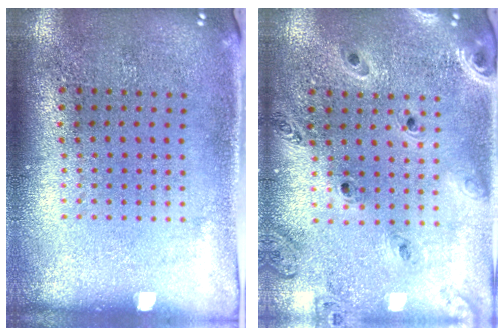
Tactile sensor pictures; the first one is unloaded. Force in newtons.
{"total": 1.3, "press": 1.3, "slide": 0.1}